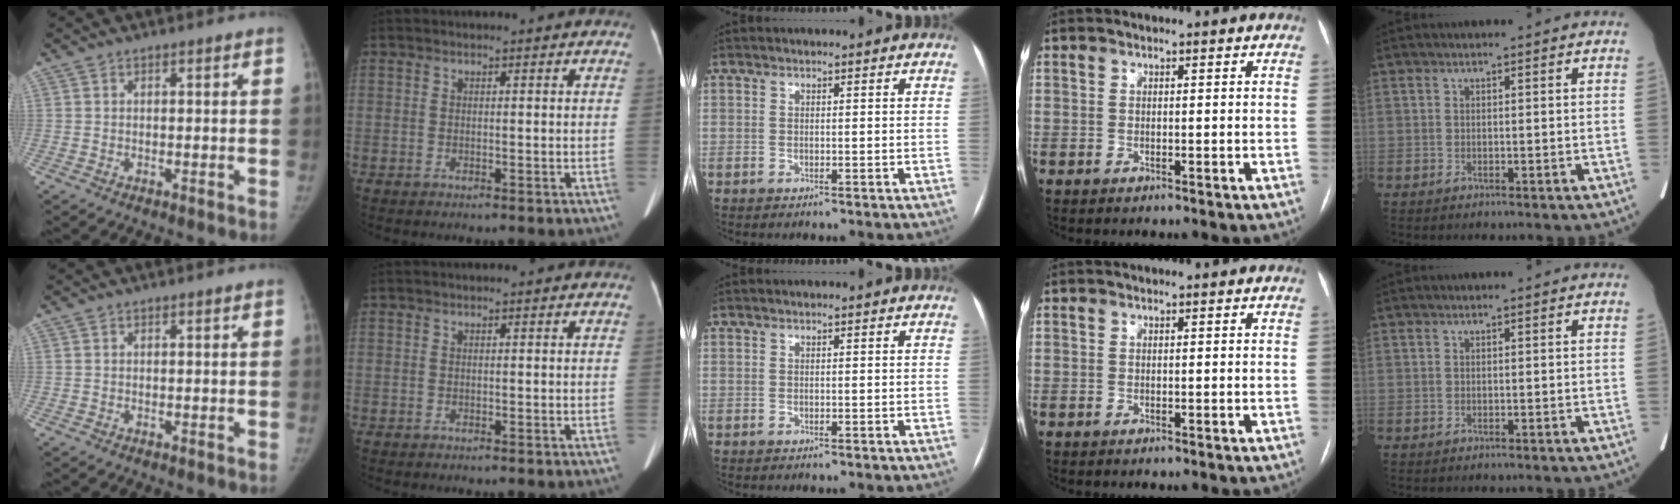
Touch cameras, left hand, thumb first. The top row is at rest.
{}